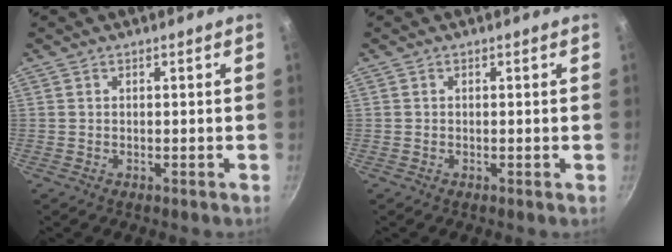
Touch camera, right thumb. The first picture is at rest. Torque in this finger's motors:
{"motor_torque": [0.20, 0.07, 0.24, -0.17, 0.00]}